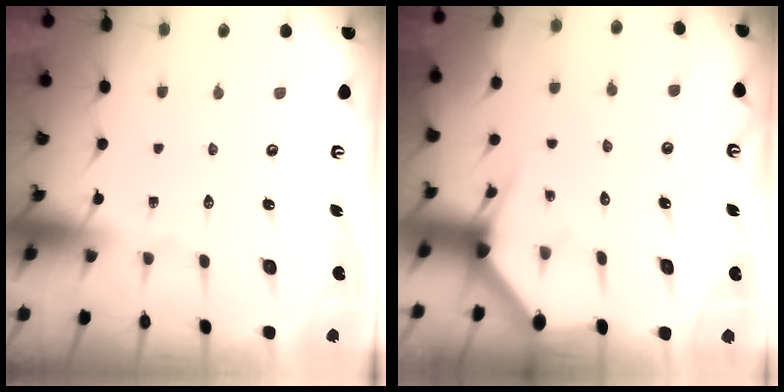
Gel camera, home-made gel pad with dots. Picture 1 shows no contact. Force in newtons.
{"total": 2.9, "press": 2.9, "slide": 0.1}